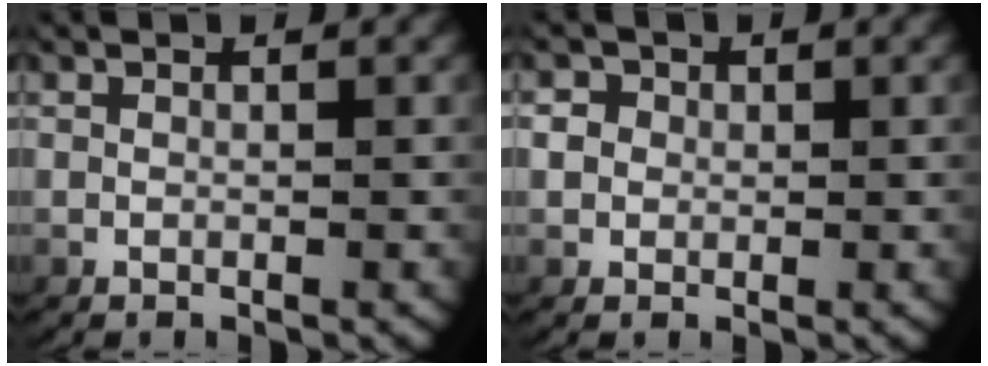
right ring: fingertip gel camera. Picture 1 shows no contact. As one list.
[{"total": 2.8, "force": [0.4, 2.7, 0.8], "torque": [-0.029, -0.001, 0.004]}]